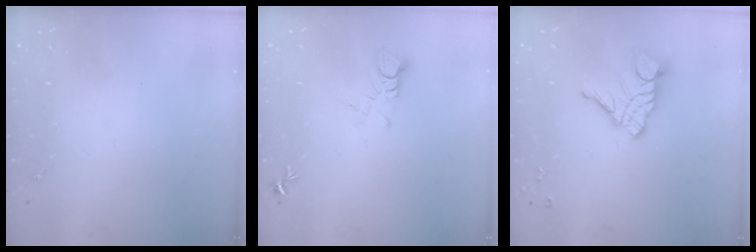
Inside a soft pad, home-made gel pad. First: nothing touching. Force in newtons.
{"total": 4.0, "press": 4.0, "slide": 0.3}
{"total": 13.4, "press": 13.3, "slide": 1.2}